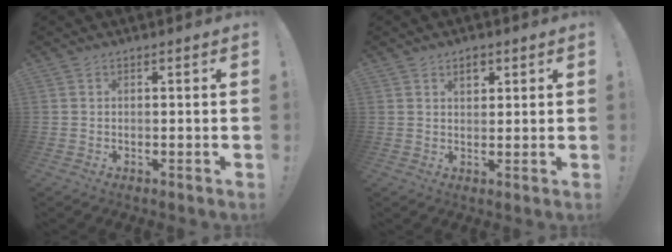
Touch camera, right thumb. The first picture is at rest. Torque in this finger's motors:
{"motor_torque": [0.00, 0.00, 0.01, 0.12, 0.05]}